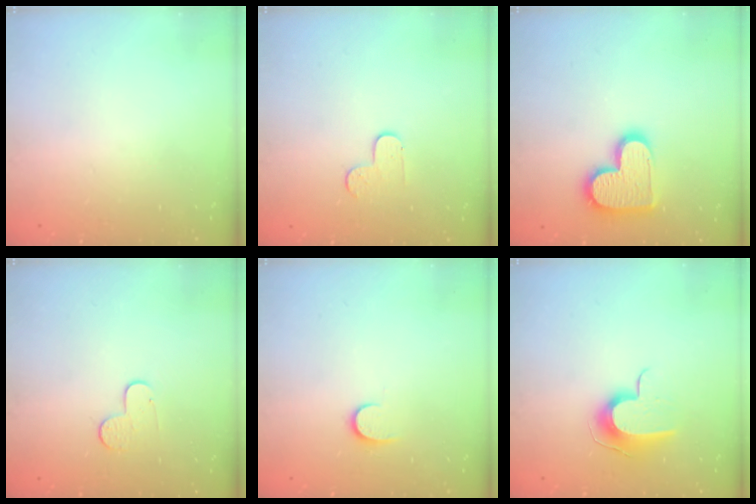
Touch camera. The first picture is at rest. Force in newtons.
{"total": 3.7, "press": 3.6, "slide": 0.4}
{"total": 14.2, "press": 14.2, "slide": 0.9}
{"total": 7.1, "press": 7.1, "slide": 0.6}
{"total": 6.5, "press": 6.5, "slide": 0.7}
{"total": 9.0, "press": 9.0, "slide": 0.5}